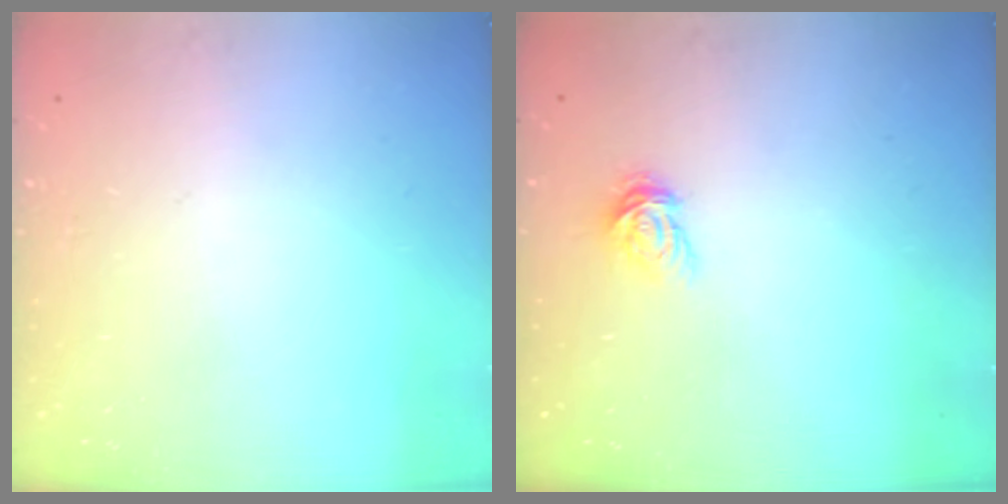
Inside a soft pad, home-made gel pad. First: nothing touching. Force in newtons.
{"total": 3.5, "press": 3.4, "slide": 0.3}